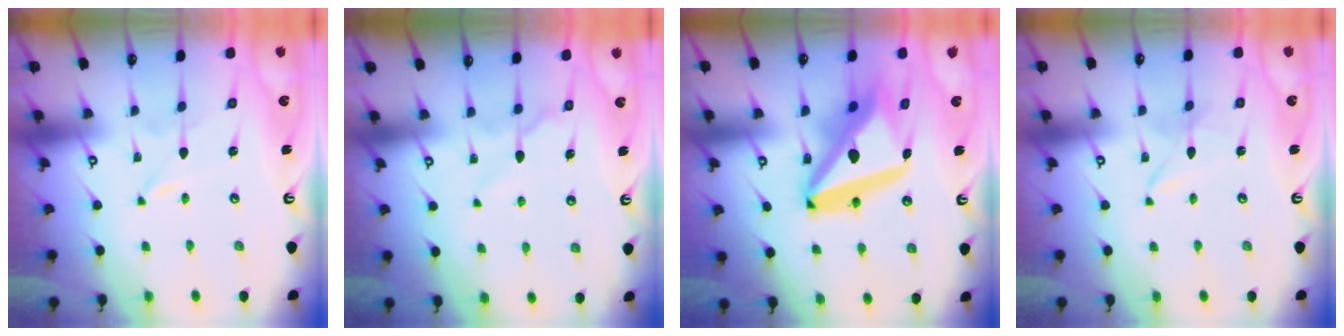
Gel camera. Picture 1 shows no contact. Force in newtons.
{"total": 6.8, "press": 6.8, "slide": 0.6}
{"total": 20.9, "press": 20.7, "slide": 2.5}
{"total": 2.5, "press": 2.5, "slide": 0.3}